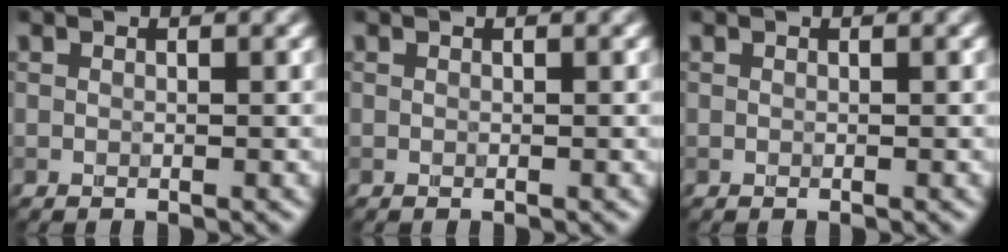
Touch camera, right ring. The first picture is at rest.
{"total": 0.0}
{"total": 0.0}